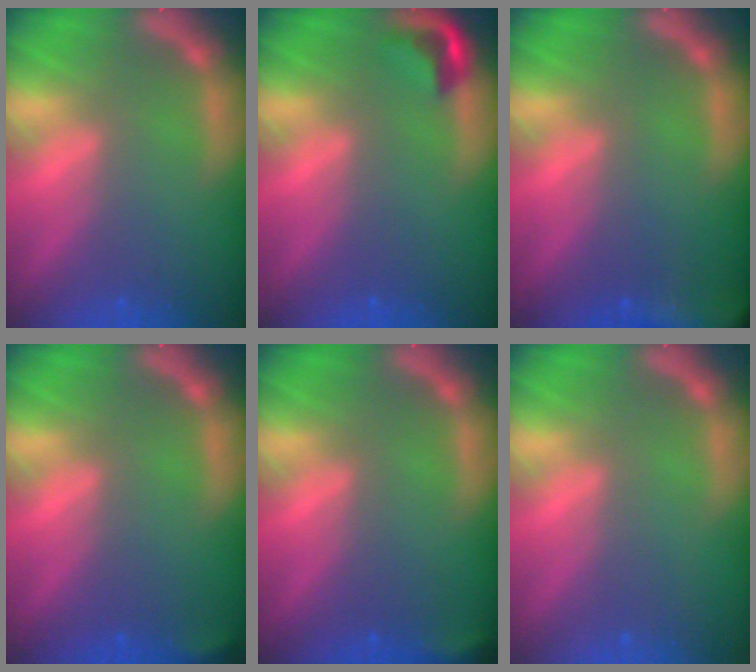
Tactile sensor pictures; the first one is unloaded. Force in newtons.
{"total": 2.4}
{"total": 9.0}
{"total": 1.4}
{"total": 1.9}
{"total": 0.0}